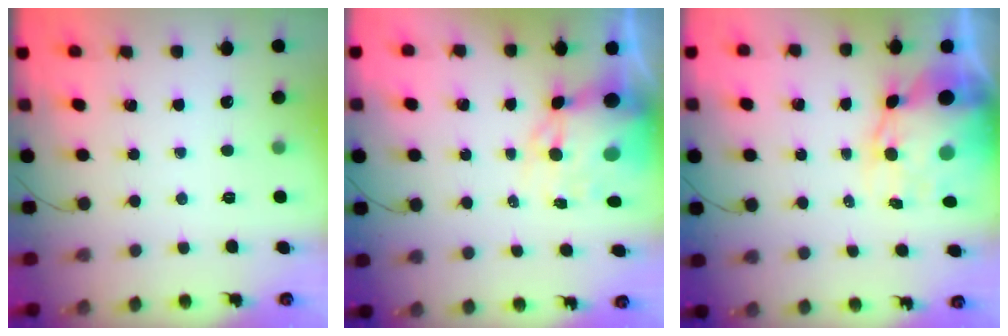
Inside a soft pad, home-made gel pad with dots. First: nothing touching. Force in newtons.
{"total": 11.8, "press": 11.4, "slide": 3.3}
{"total": 10.6, "press": 10.1, "slide": 3.0}